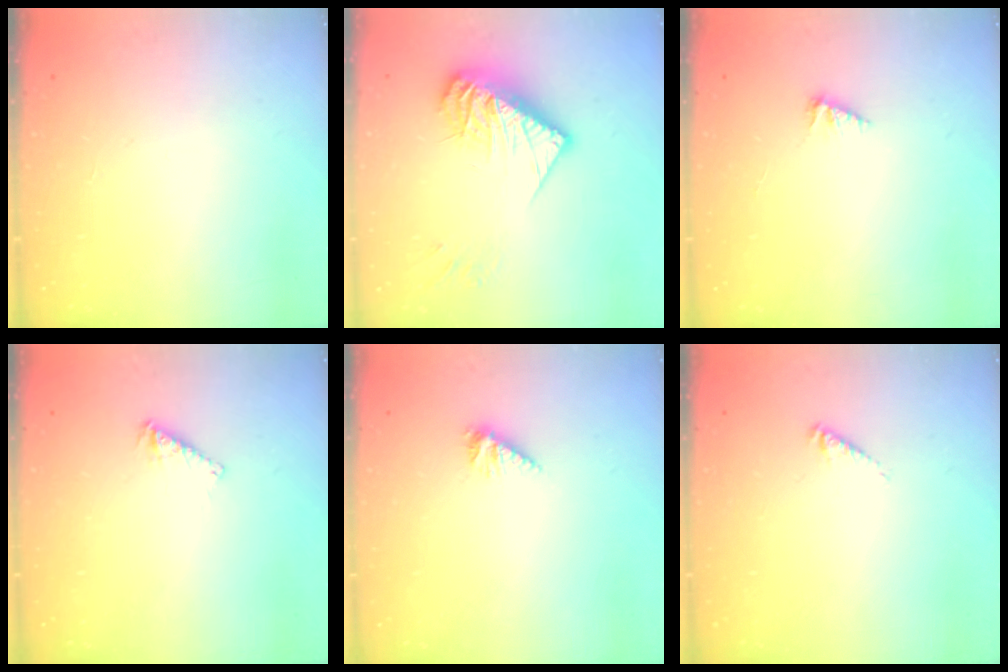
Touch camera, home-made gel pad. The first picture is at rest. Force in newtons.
{"total": 14.9, "press": 14.9, "slide": 1.5}
{"total": 2.2, "press": 2.2, "slide": 0.2}
{"total": 3.7, "press": 3.7, "slide": 0.4}
{"total": 2.8, "press": 2.8, "slide": 0.5}
{"total": 2.0, "press": 2.0, "slide": 0.5}